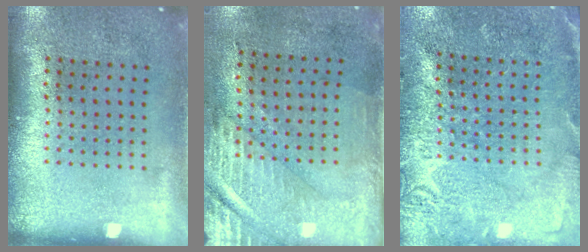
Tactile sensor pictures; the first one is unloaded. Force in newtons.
{"total": 3.0, "press": 2.5, "slide": 1.5}
{"total": 2.8, "press": 2.8, "slide": 0.1}